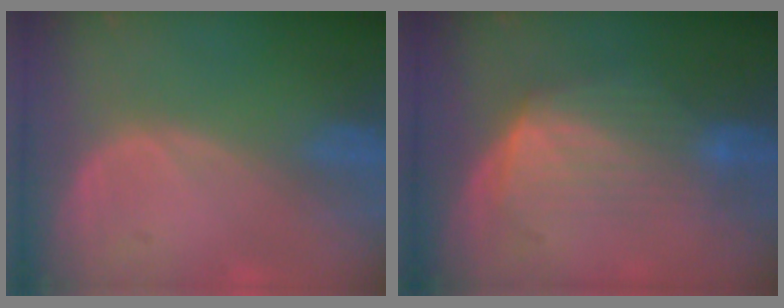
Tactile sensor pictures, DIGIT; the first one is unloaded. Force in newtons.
{"total": 6.4, "press": 6.3, "slide": 1.2}